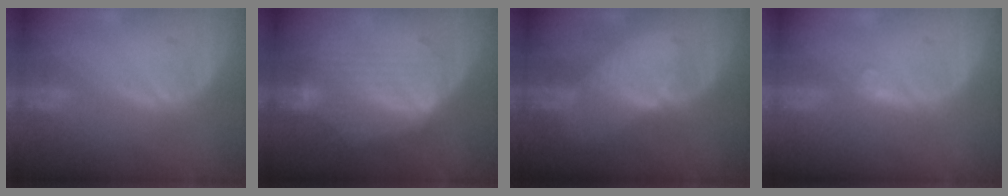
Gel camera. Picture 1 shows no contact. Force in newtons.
{"total": 7.0, "press": 7.0, "slide": 0.7}
{"total": 3.5, "press": 3.5, "slide": 0.4}
{"total": 1.3, "press": 1.1, "slide": 0.7}